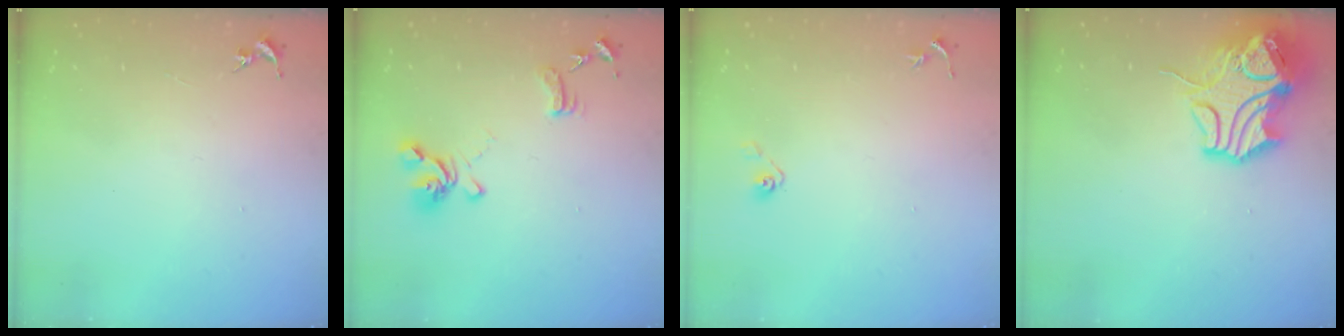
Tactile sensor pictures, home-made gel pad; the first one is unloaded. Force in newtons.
{"total": 13.1, "press": 13.0, "slide": 1.2}
{"total": 3.9, "press": 3.3, "slide": 2.0}
{"total": 14.6, "press": 14.5, "slide": 2.1}